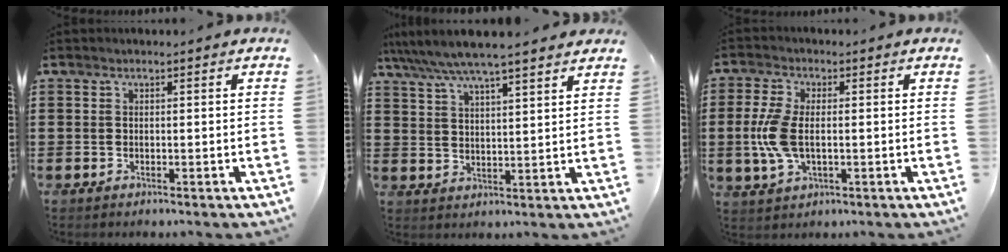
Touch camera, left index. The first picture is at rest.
{"total": 5.9, "force": [5.1, 0.3, 2.8], "torque": [-0.072, -0.021, 0.088]}
{"total": 7.3, "force": [-0.5, 3.6, 6.3], "torque": [-0.164, -0.009, -0.018]}